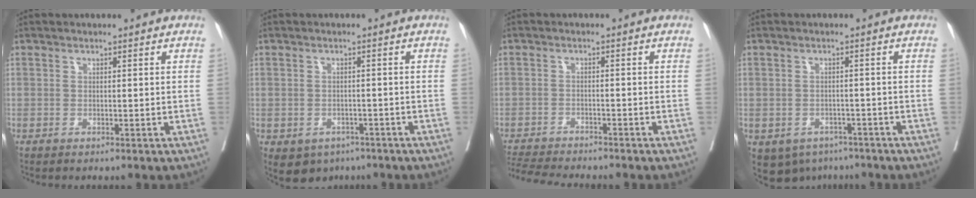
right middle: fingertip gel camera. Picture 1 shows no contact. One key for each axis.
{"total": 5.9, "fx": -3.6, "fy": 4.4, "fz": 1.6, "tx": -0.029, "ty": 0.003, "tz": -0.045}
{"total": 9.0, "fx": -8.5, "fy": 0.4, "fz": 3.2, "tx": -0.054, "ty": -0.014, "tz": -0.134}
{"total": 8.2, "fx": -5.0, "fy": 6.2, "fz": 2.2, "tx": -0.056, "ty": -0.003, "tz": -0.061}